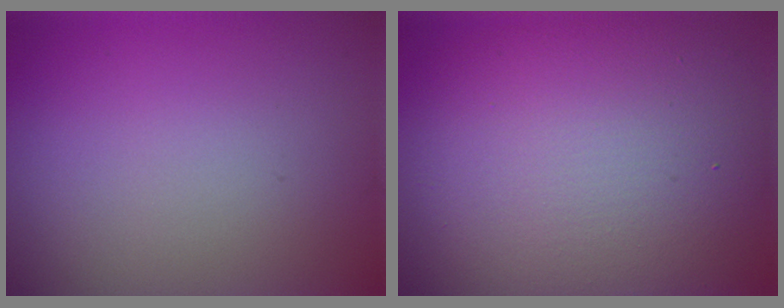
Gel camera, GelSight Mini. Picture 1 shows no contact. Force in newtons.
{"total": 13.1, "press": 13.1, "slide": 0.6}